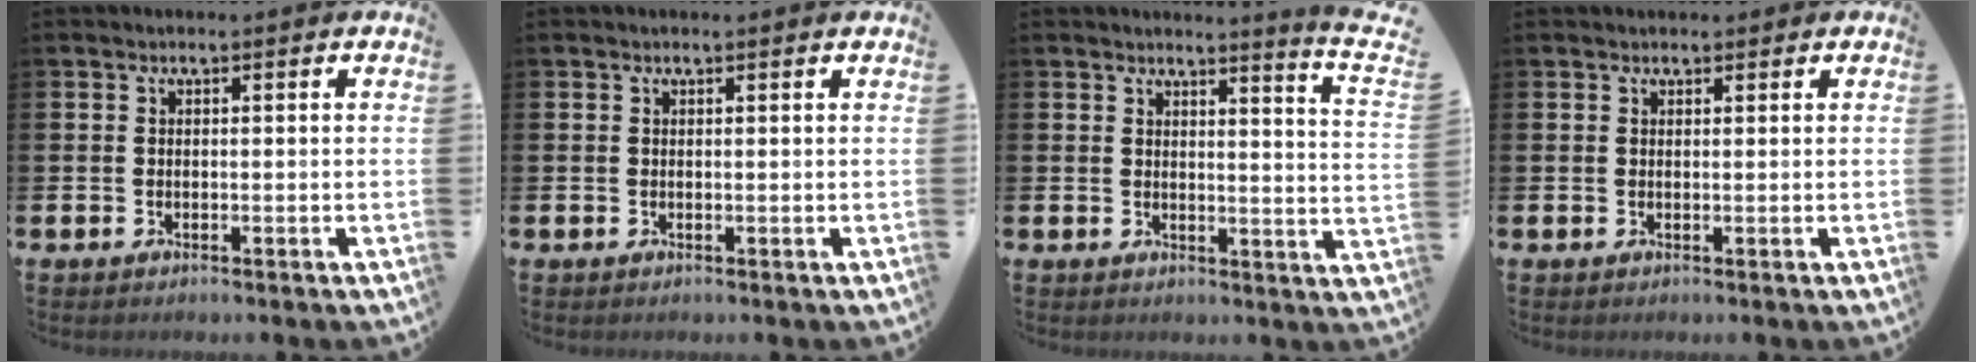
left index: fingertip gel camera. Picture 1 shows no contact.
{"total": 0.0}
{"total": 2.7, "force": [2.4, -0.8, 0.8], "torque": [-0.007, -0.037, 0.032]}
{"total": 1.0, "force": [0.8, 0.5, 0.1], "torque": [0.006, 0.002, 0.013]}